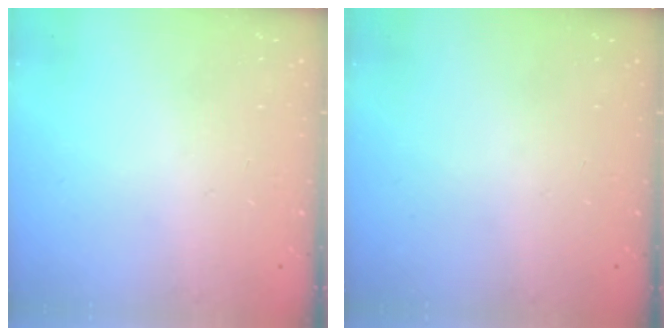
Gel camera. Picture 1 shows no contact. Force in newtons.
{"total": 0.0}